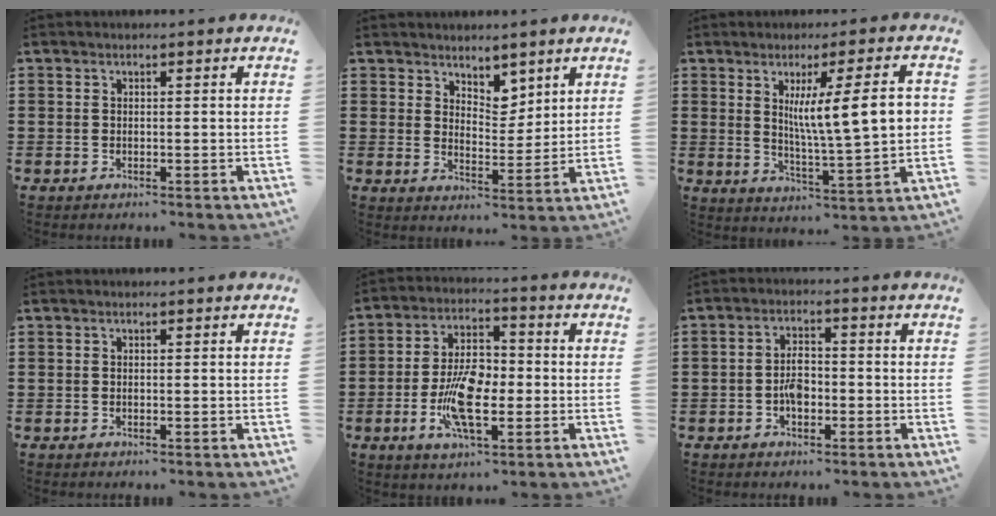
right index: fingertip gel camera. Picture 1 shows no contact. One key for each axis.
{"total": 4.6, "fx": 3.8, "fy": 2.4, "fz": 1.1, "tx": -0.027, "ty": -0.005, "tz": 0.069}
{"total": 10.6, "fx": 2.5, "fy": 1.5, "fz": 10.2, "tx": -0.176, "ty": 0.001, "tz": 0.034}
{"total": 0.0}
{"total": 9.8, "fx": -2.0, "fy": 4.4, "fz": 8.5, "tx": -0.169, "ty": -0.005, "tz": -0.039}
{"total": 3.7, "fx": -1.0, "fy": 1.9, "fz": 3.0, "tx": -0.063, "ty": 0.003, "tz": -0.021}